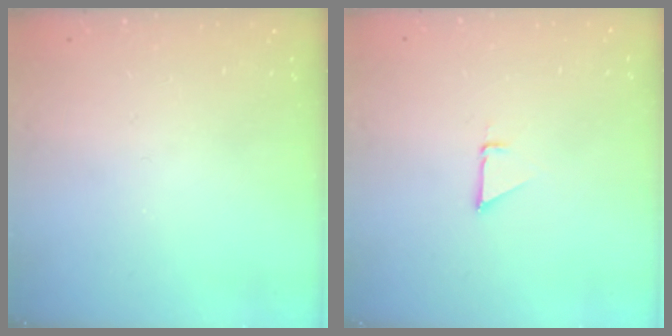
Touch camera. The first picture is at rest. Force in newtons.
{"total": 1.5, "press": 1.5, "slide": 0.0}